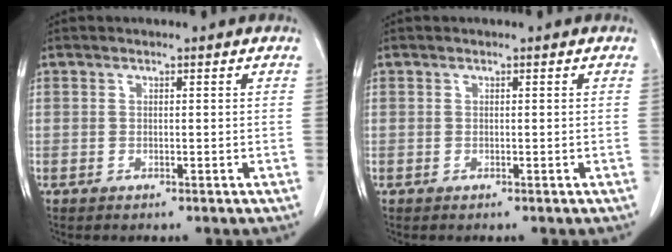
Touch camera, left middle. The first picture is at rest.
{"total": 0.0}